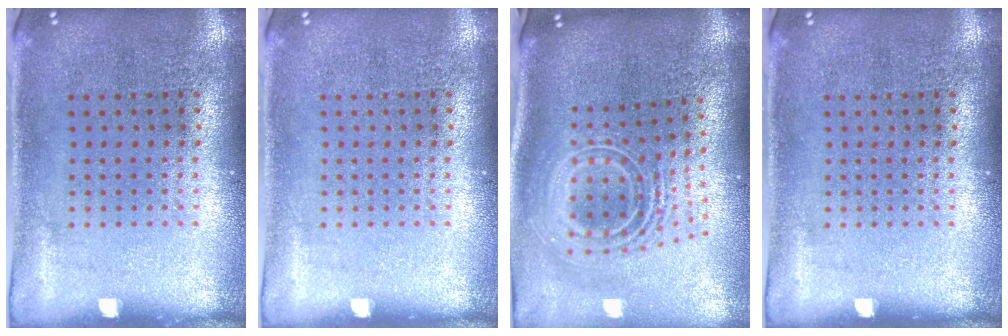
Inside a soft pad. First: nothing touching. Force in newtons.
{"total": 0.0}
{"total": 2.6, "press": 1.8, "slide": 1.9}
{"total": 0.0}